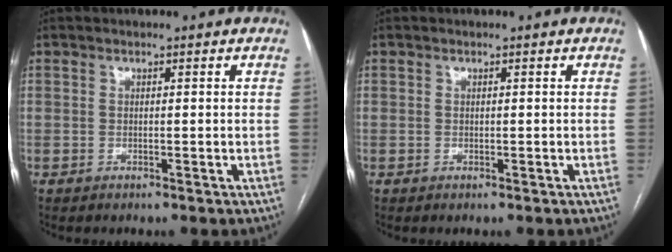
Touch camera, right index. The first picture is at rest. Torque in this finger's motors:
{"motor_torque": [0.01, -0.02, 0.00, 0.01]}